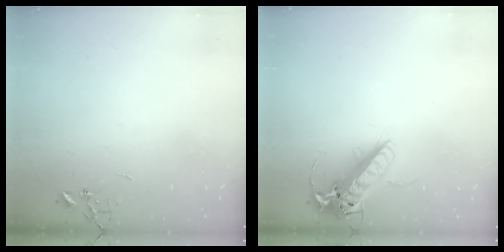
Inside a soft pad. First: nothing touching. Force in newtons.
{"total": 16.7, "press": 16.4, "slide": 3.1}